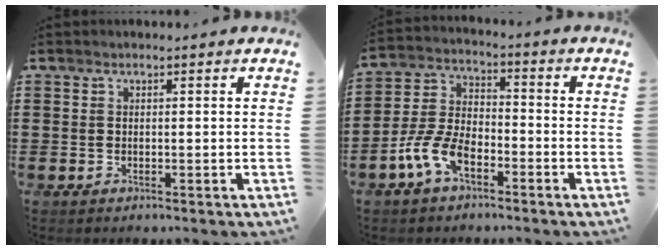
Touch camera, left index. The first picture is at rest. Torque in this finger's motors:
{"motor_torque": [1.27, 0.87, 0.32, 0.08]}